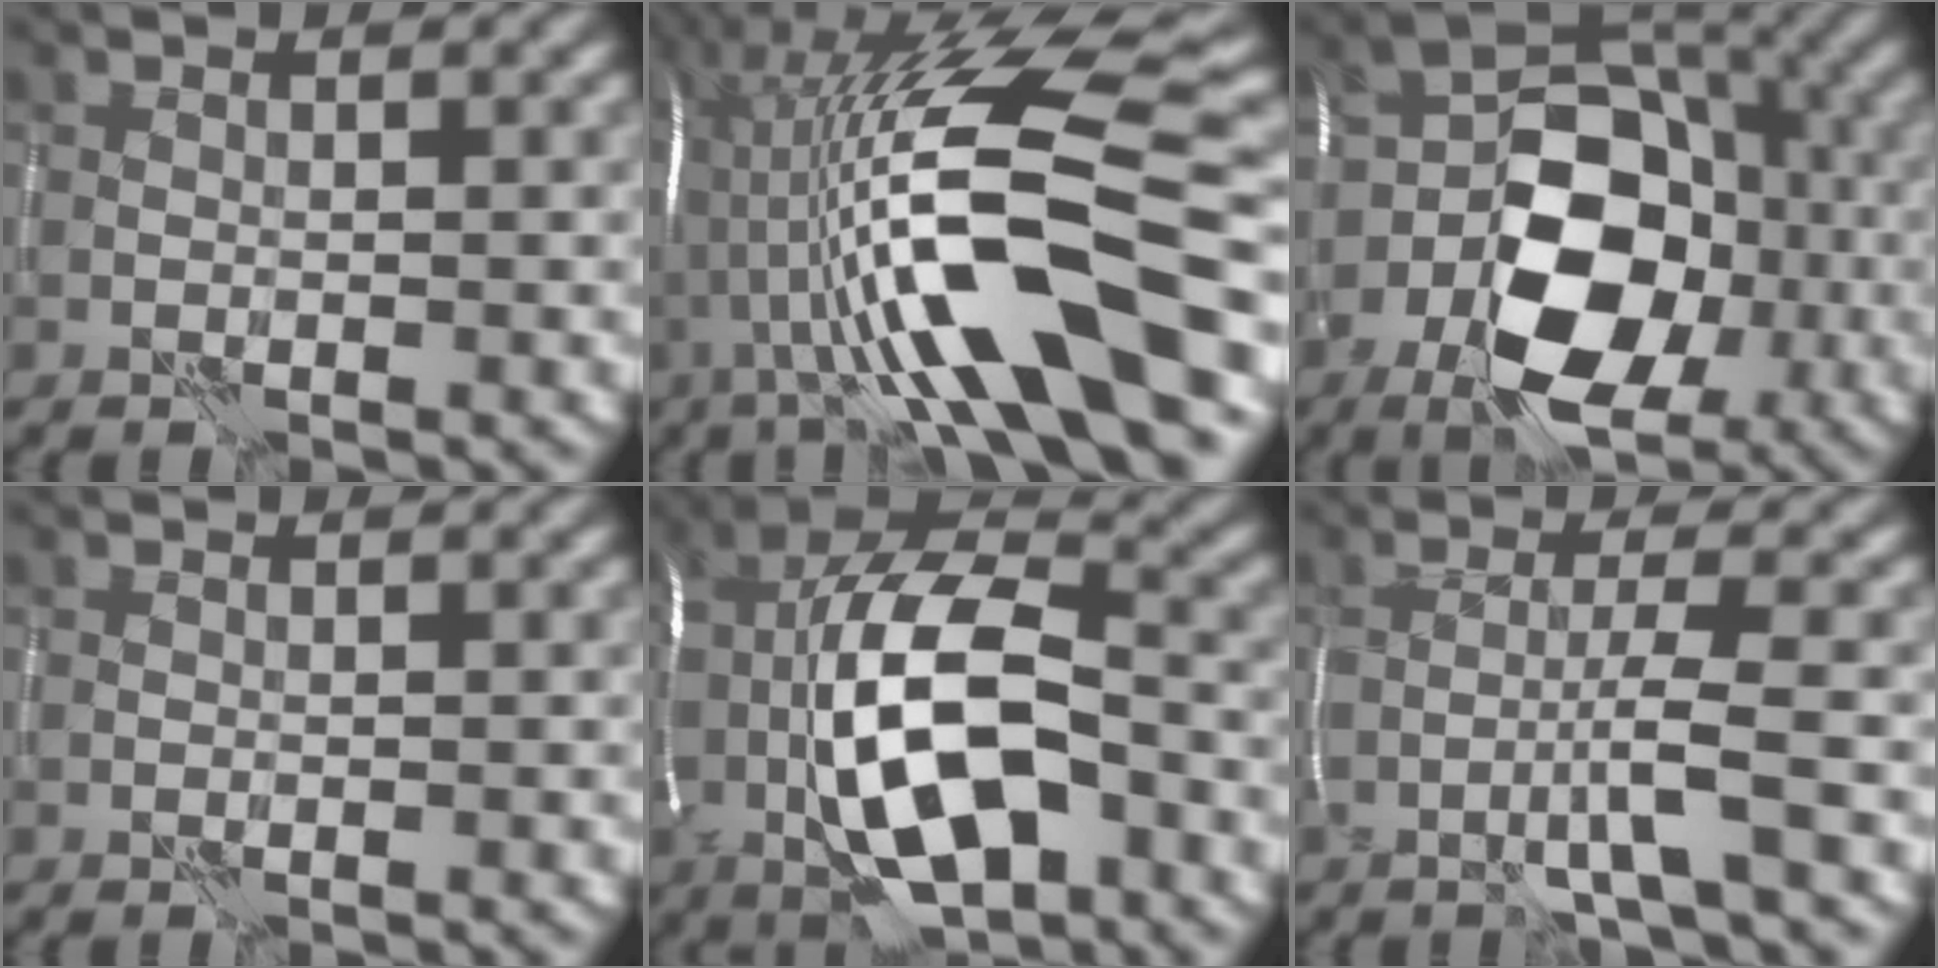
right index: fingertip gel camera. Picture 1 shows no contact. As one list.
[{"total": 16.2, "force": [-2.3, 3.1, 15.8], "torque": [-0.284, 0.037, -0.037]}, {"total": 11.6, "force": [-3.9, 7.1, 8.4], "torque": [-0.134, -0.001, -0.067]}, {"total": 0.0}, {"total": 13.4, "force": [-3.0, 6.1, 11.6], "torque": [-0.210, 0.012, -0.066]}, {"total": 3.1, "force": [-1.0, 0.1, 2.9], "torque": [-0.051, 0.003, -0.029]}]